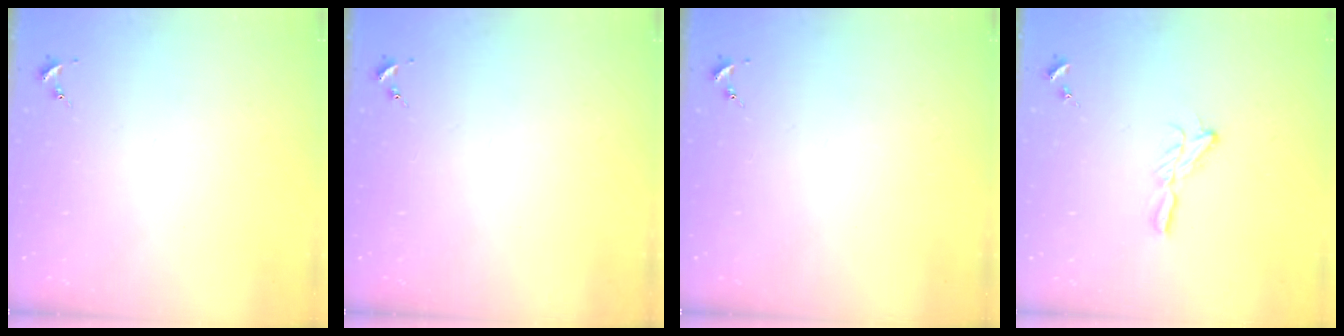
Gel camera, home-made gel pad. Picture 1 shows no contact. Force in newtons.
{"total": 0.0}
{"total": 0.0}
{"total": 6.4, "press": 6.4, "slide": 0.4}